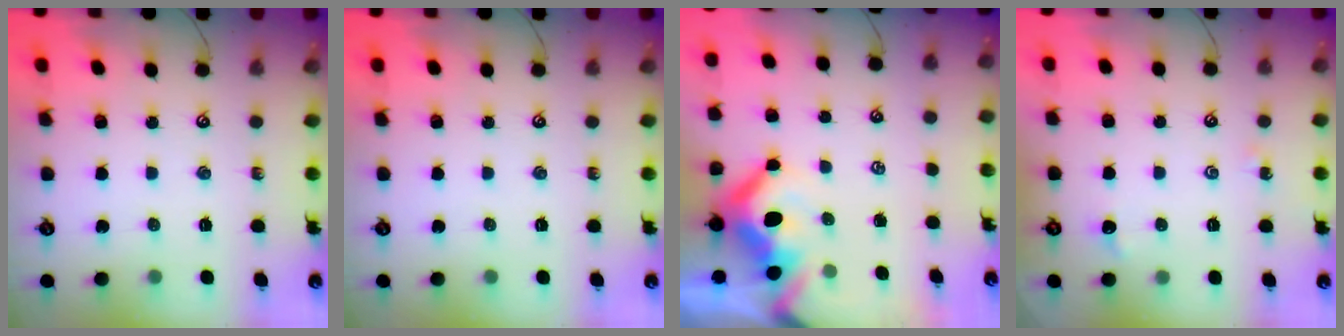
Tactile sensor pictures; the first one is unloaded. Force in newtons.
{"total": 0.0}
{"total": 5.7, "press": 5.6, "slide": 1.3}
{"total": 2.5, "press": 2.4, "slide": 0.6}